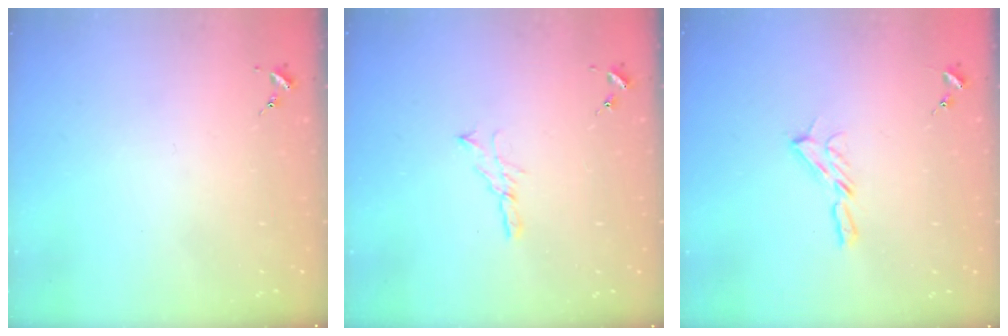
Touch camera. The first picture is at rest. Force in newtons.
{"total": 5.2, "press": 5.2, "slide": 0.3}
{"total": 5.9, "press": 5.9, "slide": 0.5}